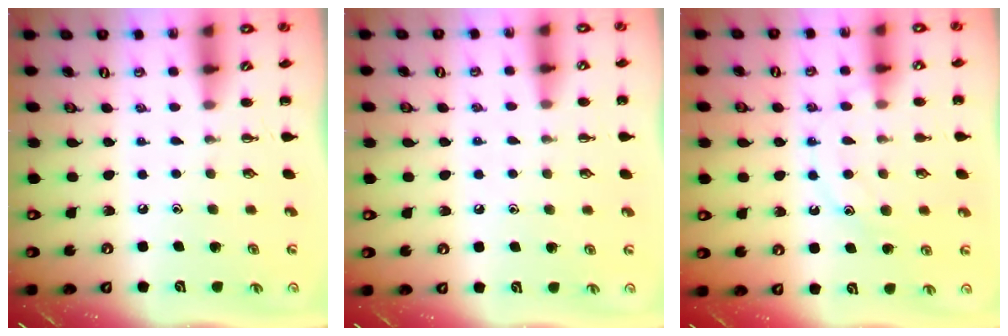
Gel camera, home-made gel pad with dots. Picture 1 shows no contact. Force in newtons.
{"total": 6.7, "press": 6.3, "slide": 2.3}
{"total": 11.5, "press": 11.5, "slide": 0.7}